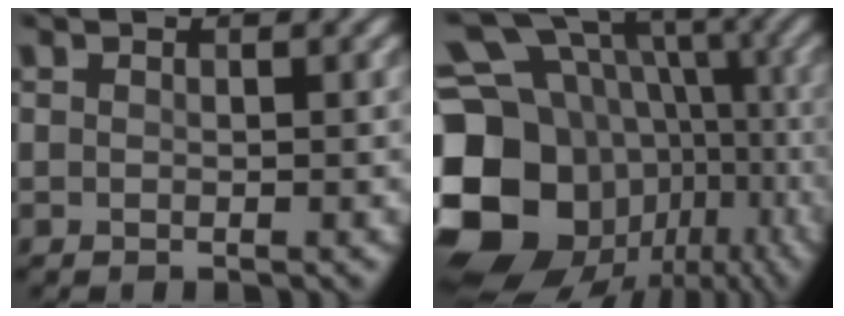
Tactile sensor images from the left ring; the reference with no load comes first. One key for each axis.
{"total": 20.5, "fx": -4.8, "fy": 16.8, "fz": 10.8, "tx": -0.225, "ty": -0.017, "tz": -0.068}